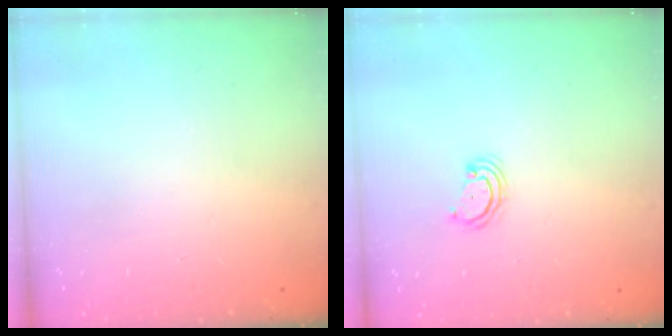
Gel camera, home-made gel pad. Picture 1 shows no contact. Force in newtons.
{"total": 2.9, "press": 2.9, "slide": 0.3}